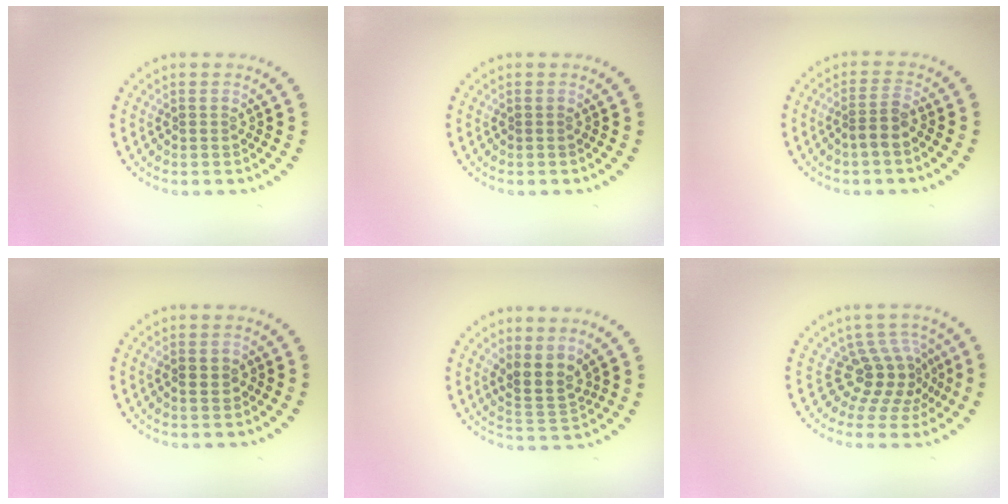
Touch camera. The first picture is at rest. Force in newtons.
{"total": 0.0}
{"total": 2.0, "press": 1.6, "slide": 1.1}
{"total": 1.1, "press": 1.1, "slide": 0.2}
{"total": 2.9, "press": 2.2, "slide": 1.9}
{"total": 4.0, "press": 2.8, "slide": 2.9}